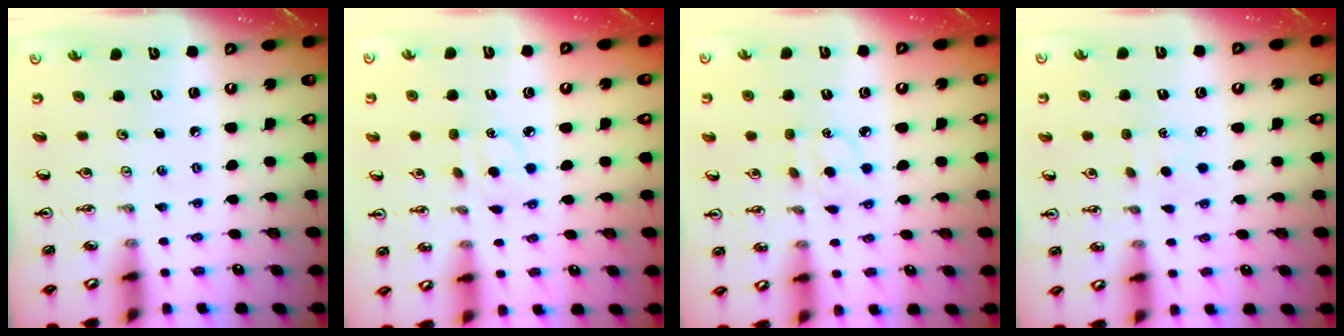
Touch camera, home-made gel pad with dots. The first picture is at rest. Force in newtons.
{"total": 4.4, "press": 4.3, "slide": 0.6}
{"total": 4.4, "press": 4.3, "slide": 0.6}
{"total": 1.5, "press": 1.5, "slide": 0.2}